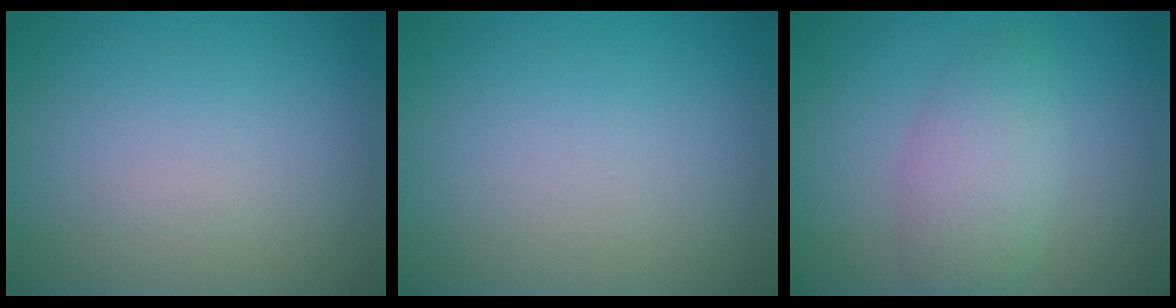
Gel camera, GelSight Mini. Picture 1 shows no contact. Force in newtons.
{"total": 0.0}
{"total": 2.4, "press": 2.4, "slide": 0.2}